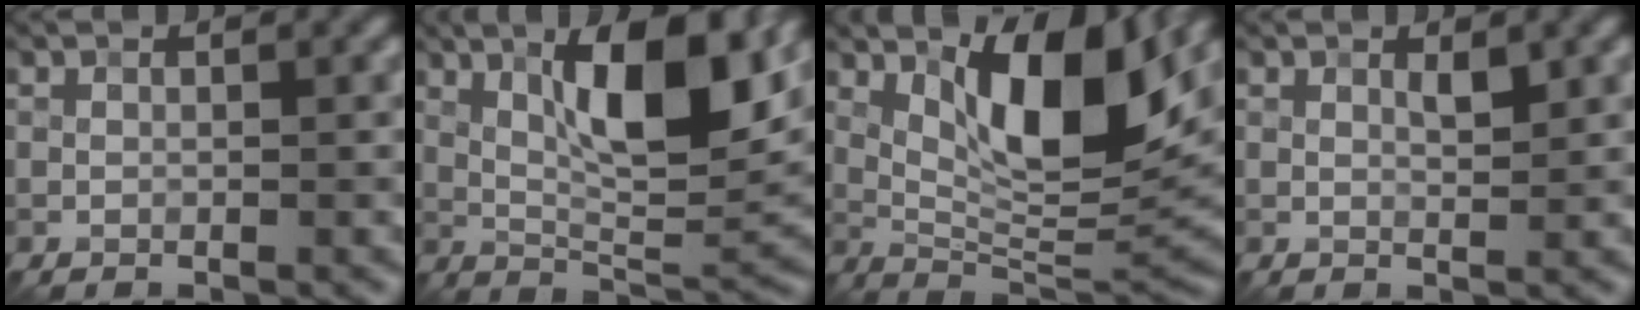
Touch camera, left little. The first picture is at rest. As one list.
[{"total": 10.6, "force": [4.0, 2.9, 9.5], "torque": [-0.147, 0.002, 0.067]}, {"total": 10.5, "force": [3.3, 3.6, 9.3], "torque": [-0.150, -0.004, 0.059]}, {"total": 1.2, "force": [0.6, 0.3, 0.9], "torque": [-0.019, -0.004, 0.012]}]